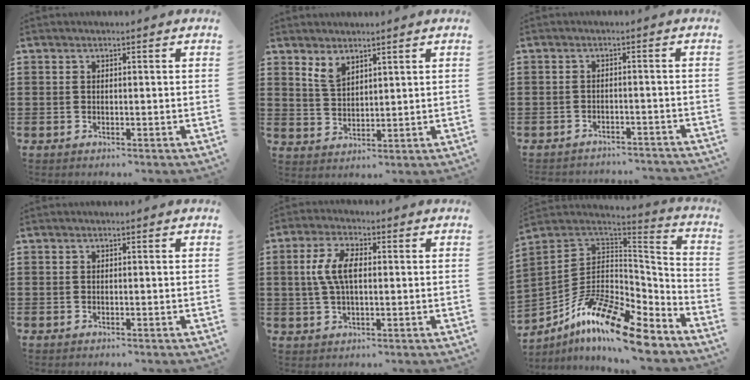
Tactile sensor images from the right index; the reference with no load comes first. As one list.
[{"total": 3.4, "force": [2.6, 1.6, 1.6], "torque": [-0.039, 0.002, 0.050]}, {"total": 2.2, "force": [-2.2, 0.1, 0.2], "torque": [-0.009, 0.000, -0.046]}, {"total": 0.0}, {"total": 6.6, "force": [0.7, 3.2, 5.7], "torque": [-0.136, 0.007, 0.003]}, {"total": 15.0, "force": [-10.0, 4.4, 10.3], "torque": [-0.200, 0.026, -0.187]}]